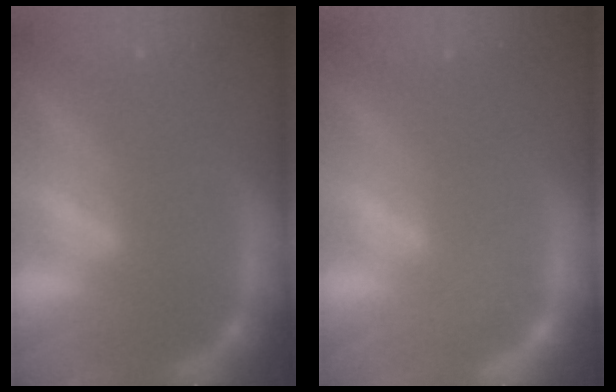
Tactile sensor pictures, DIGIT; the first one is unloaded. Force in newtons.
{"total": 1.4}